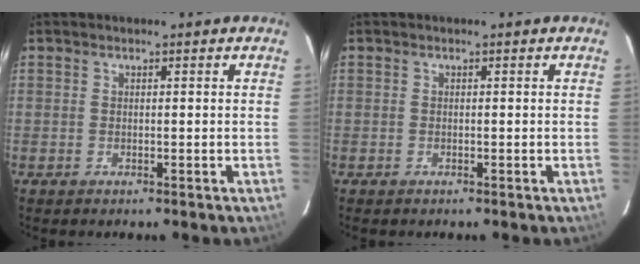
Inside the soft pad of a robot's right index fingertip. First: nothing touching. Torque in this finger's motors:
{"motor_torque": [0.16, -0.05, 0.05, 0.02]}